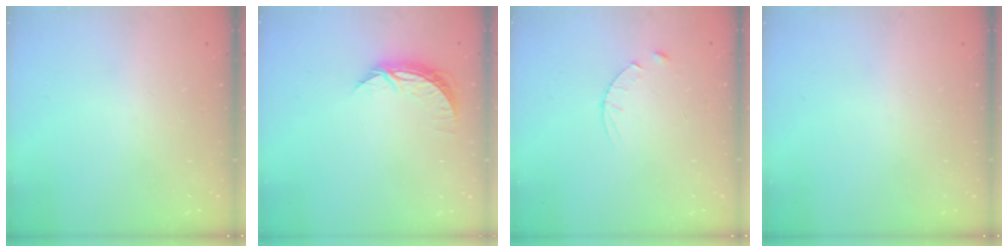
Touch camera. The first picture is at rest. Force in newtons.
{"total": 7.2, "press": 7.1, "slide": 0.3}
{"total": 3.5, "press": 3.5, "slide": 0.4}
{"total": 0.0}